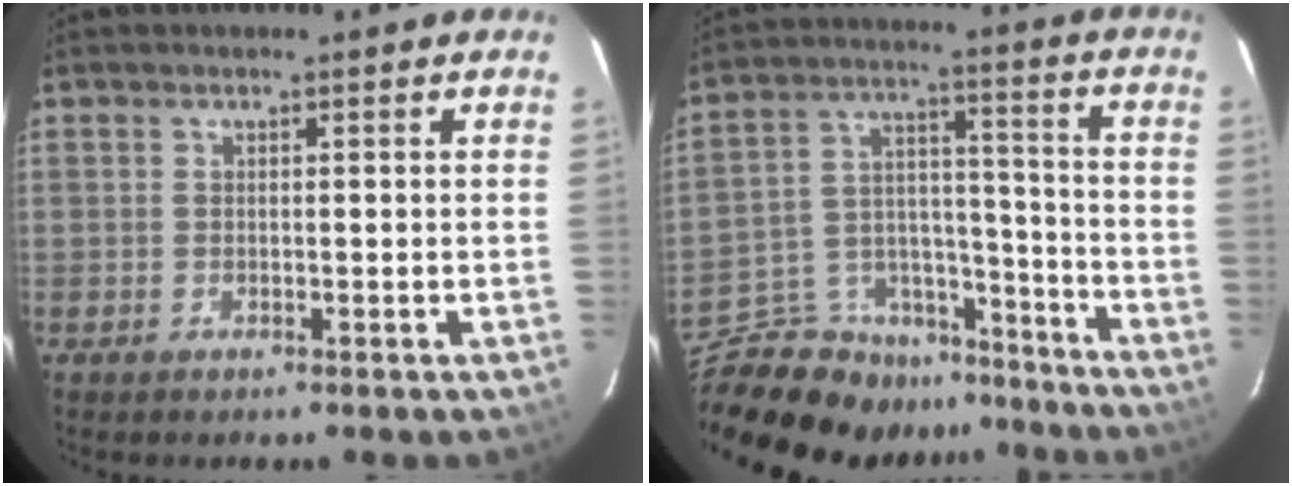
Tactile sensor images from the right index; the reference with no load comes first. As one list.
[{"total": 19.0, "force": [-16.3, 8.4, 4.7], "torque": [-0.115, 0.058, -0.247]}]